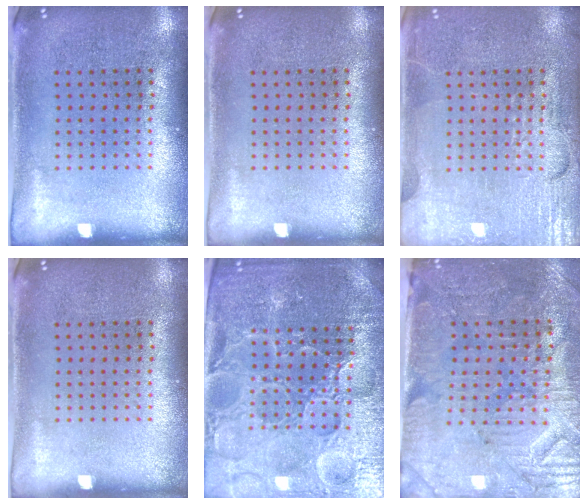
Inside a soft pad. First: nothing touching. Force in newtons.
{"total": 0.0}
{"total": 4.9, "press": 4.9, "slide": 0.6}
{"total": 0.0}
{"total": 5.2, "press": 4.9, "slide": 1.8}
{"total": 3.6, "press": 3.4, "slide": 1.2}